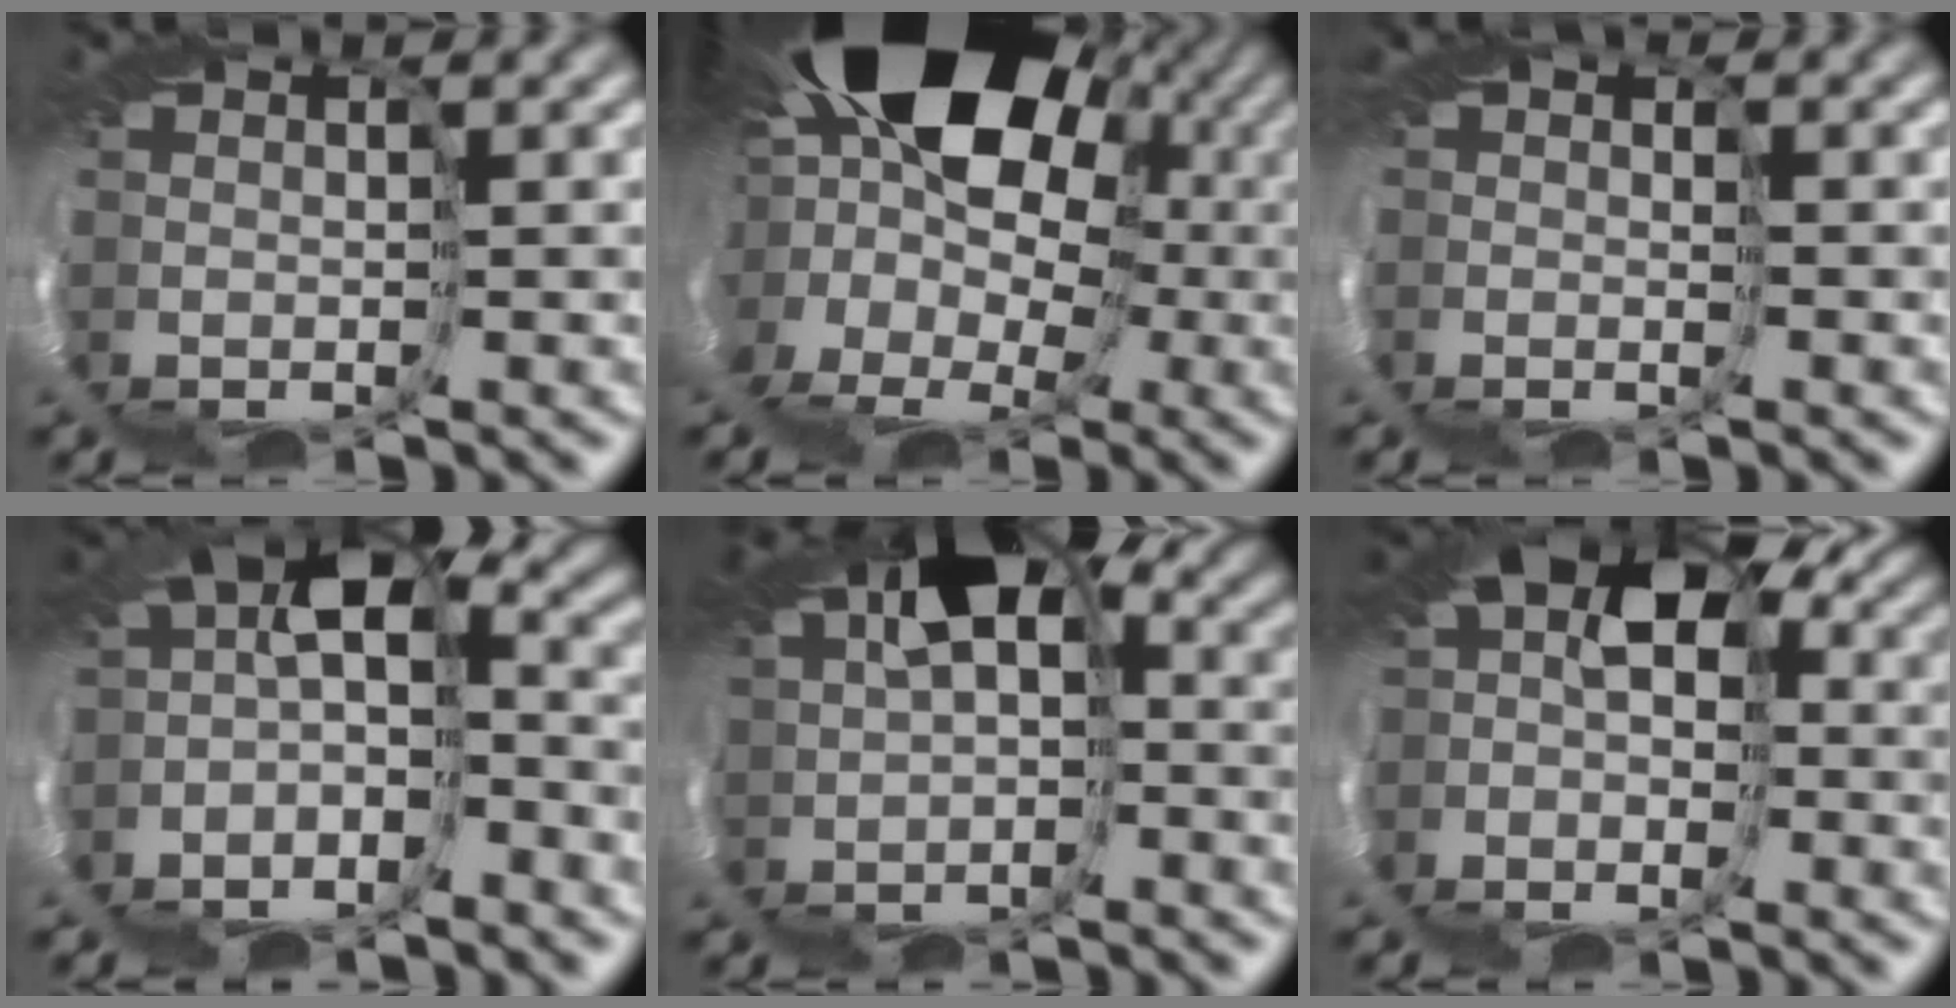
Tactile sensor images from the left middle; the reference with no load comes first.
{"total": 17.9, "force": [5.3, 13.4, 10.5], "torque": [-0.163, 0.007, 0.046]}
{"total": 1.3, "force": [-0.8, 0.9, 0.5], "torque": [0.001, -0.001, -0.013]}
{"total": 5.5, "force": [-2.9, 2.2, 4.1], "torque": [-0.090, -0.022, -0.026]}
{"total": 6.6, "force": [1.5, 3.9, 5.1], "torque": [-0.100, -0.029, 0.056]}
{"total": 6.8, "force": [-0.7, 5.3, 4.3], "torque": [-0.056, -0.007, -0.017]}